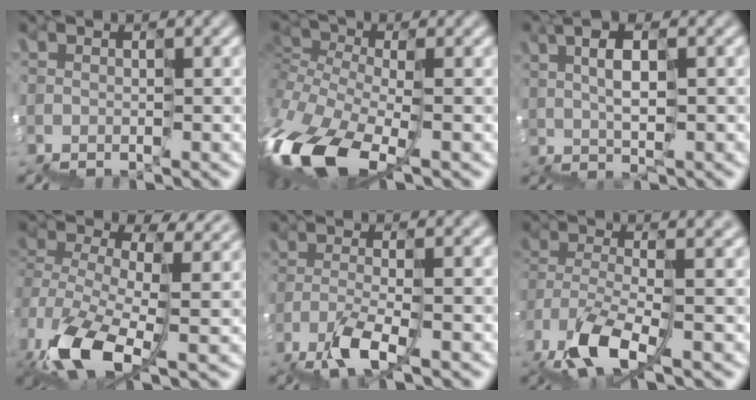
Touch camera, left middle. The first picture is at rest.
{"total": 10.5, "force": [-3.7, 5.0, 8.5], "torque": [-0.209, -0.025, -0.066]}
{"total": 3.3, "force": [2.0, -0.3, 2.5], "torque": [-0.046, 0.012, 0.045]}
{"total": 10.5, "force": [0.9, 6.7, 8.0], "torque": [-0.209, -0.016, 0.039]}
{"total": 2.8, "force": [-1.8, -0.1, 2.1], "torque": [-0.054, 0.001, -0.033]}
{"total": 5.8, "force": [-1.9, 2.0, 5.1], "torque": [-0.115, -0.004, -0.034]}